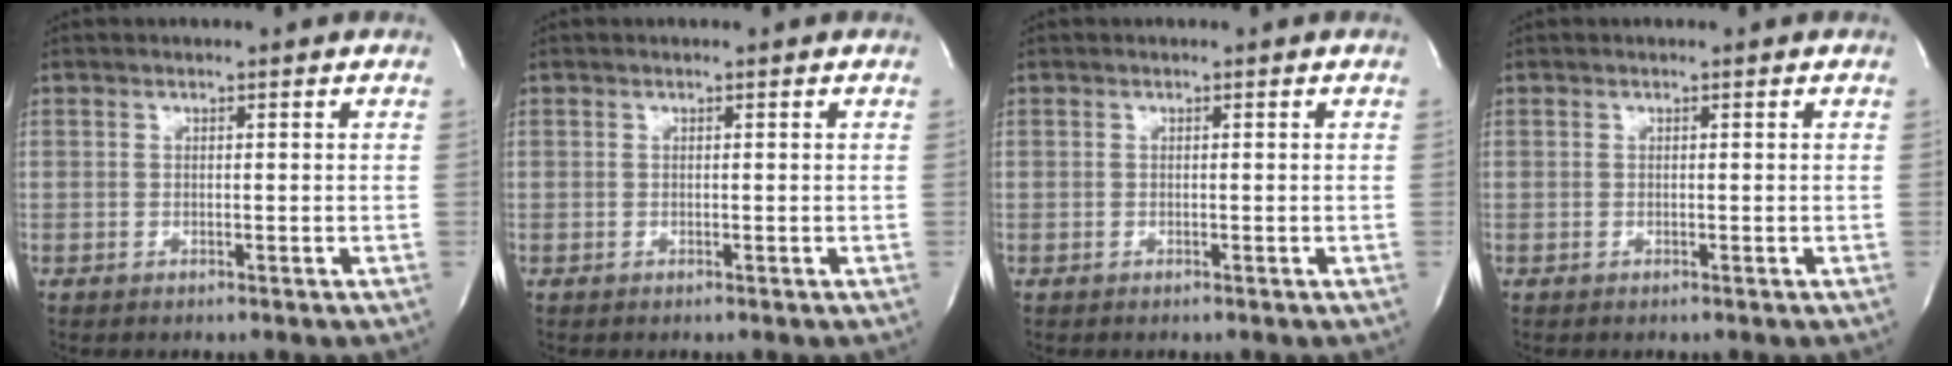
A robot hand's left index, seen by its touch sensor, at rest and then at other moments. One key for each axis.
{"total": 0.0}
{"total": 0.0}
{"total": 0.0}